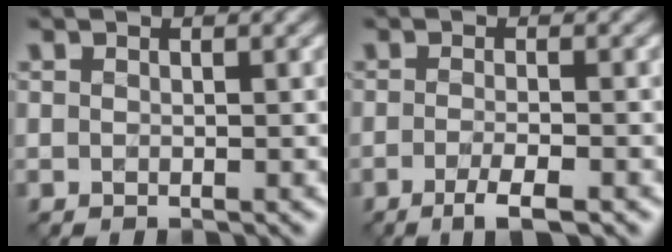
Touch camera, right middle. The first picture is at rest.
{"total": 3.0, "force": [-1.6, 0.6, 2.4], "torque": [-0.041, -0.001, -0.036]}